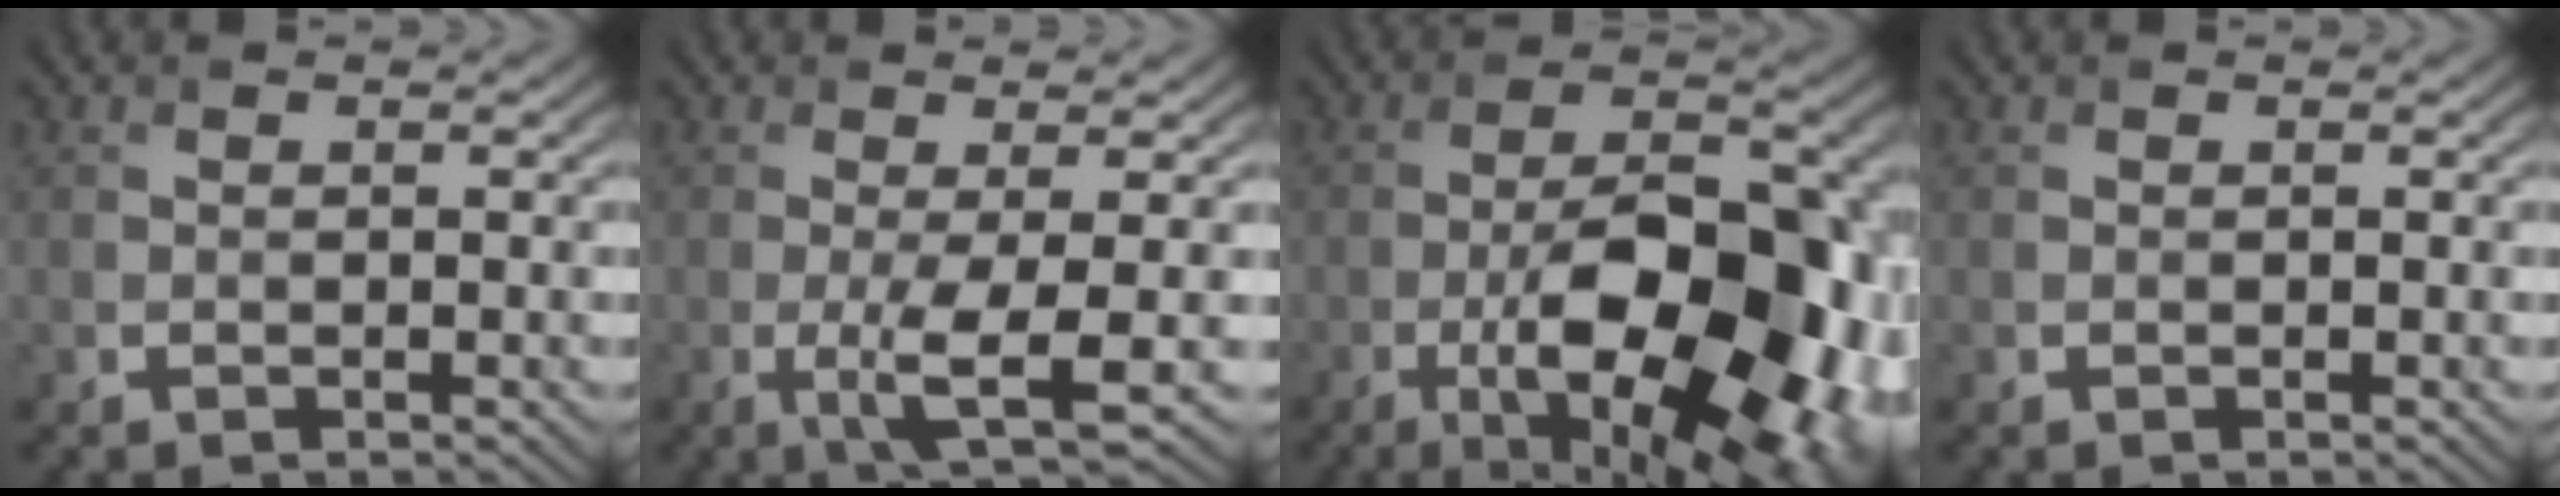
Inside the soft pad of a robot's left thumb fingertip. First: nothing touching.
{"total": 4.7, "force": [-0.8, 0.8, 4.5], "torque": [-0.090, -0.006, -0.016]}
{"total": 17.5, "force": [-5.9, 7.9, 14.4], "torque": [-0.206, -0.006, -0.083]}
{"total": 0.0}